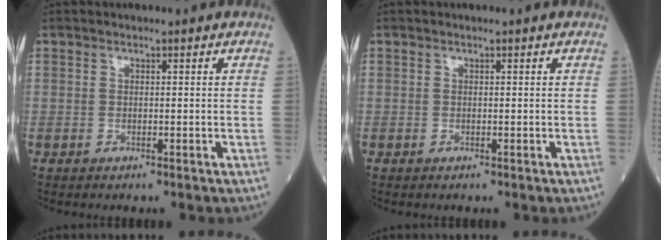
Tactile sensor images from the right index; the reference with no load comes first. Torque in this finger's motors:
{"motor_torque": [0.06, 0.01, 0.00, -0.01]}